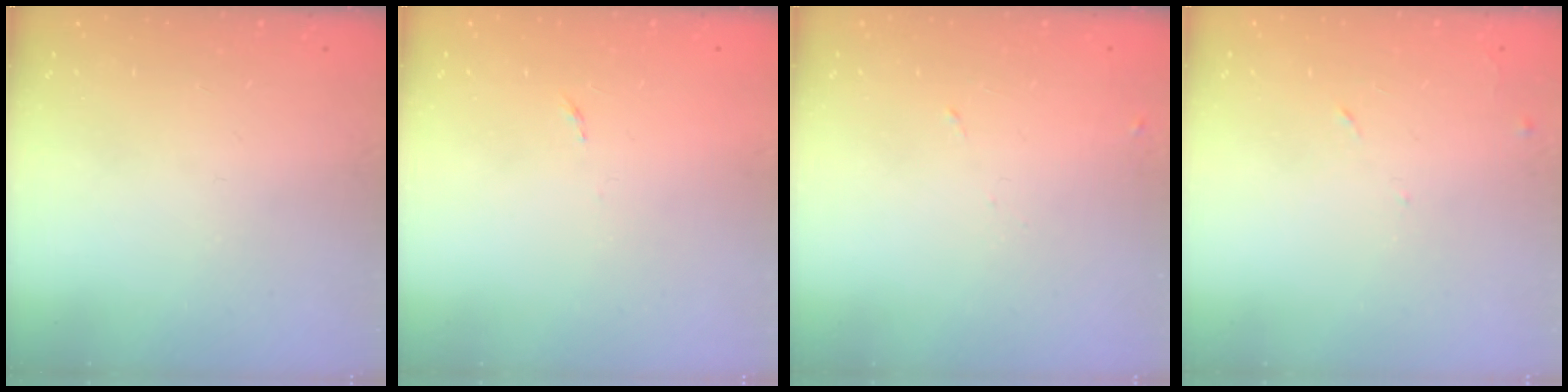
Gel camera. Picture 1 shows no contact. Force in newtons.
{"total": 2.6, "press": 2.6, "slide": 0.4}
{"total": 4.3, "press": 4.3, "slide": 0.7}
{"total": 5.5, "press": 5.5, "slide": 0.8}